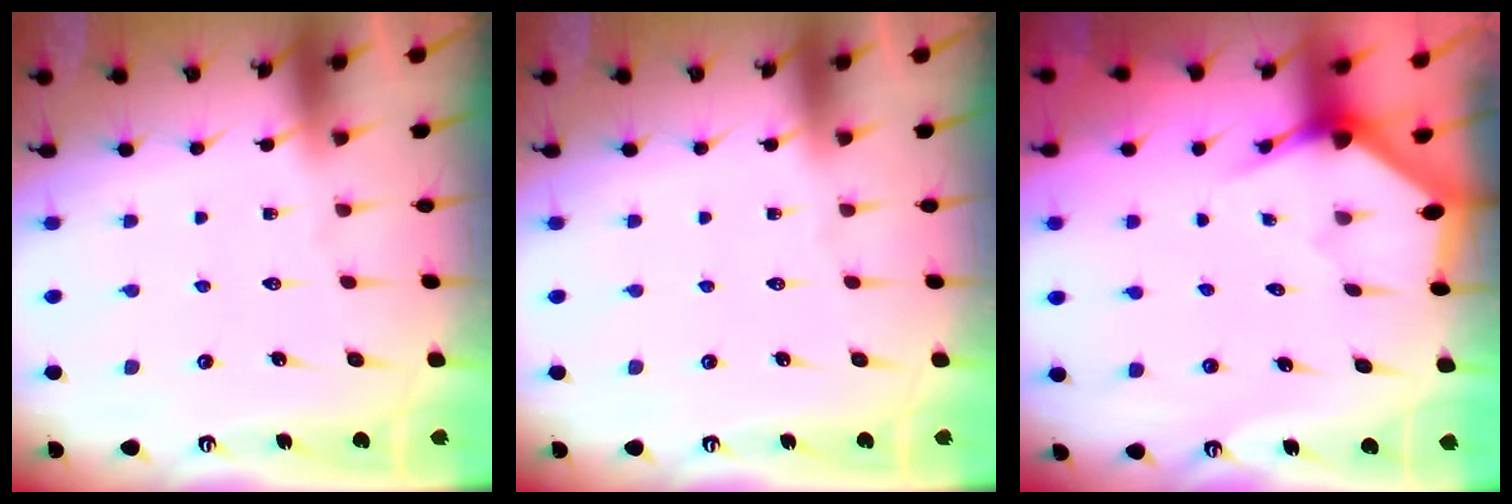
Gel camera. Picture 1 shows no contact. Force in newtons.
{"total": 0.0}
{"total": 2.9, "press": 2.9, "slide": 0.1}